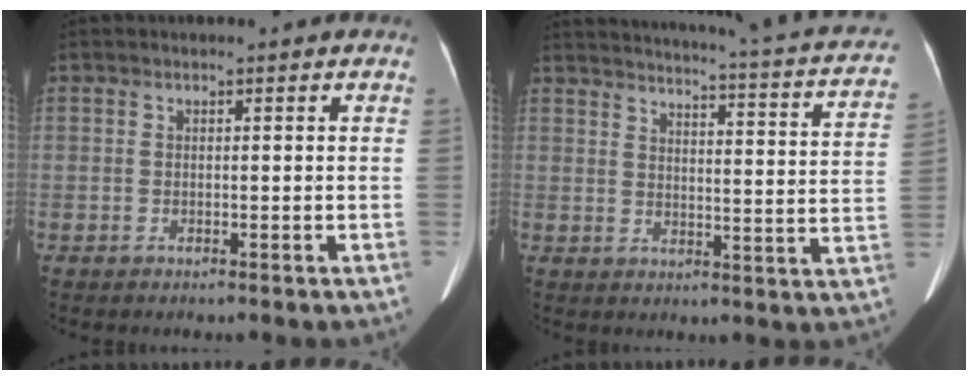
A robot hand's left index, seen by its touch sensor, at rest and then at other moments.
{"total": 24.0, "force": [21.0, 2.3, 11.2], "torque": [-0.152, -0.045, 0.234]}